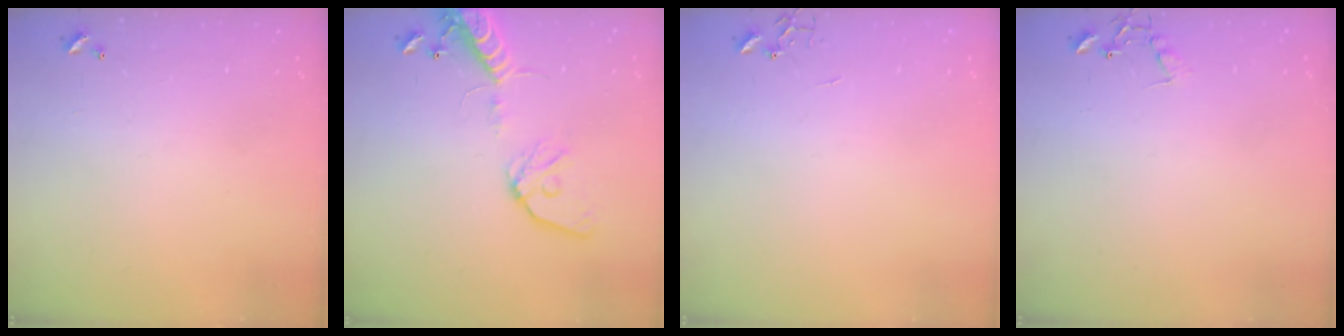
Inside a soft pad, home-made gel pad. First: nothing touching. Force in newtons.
{"total": 14.1, "press": 13.8, "slide": 3.0}
{"total": 0.0}
{"total": 7.5, "press": 7.5, "slide": 0.4}